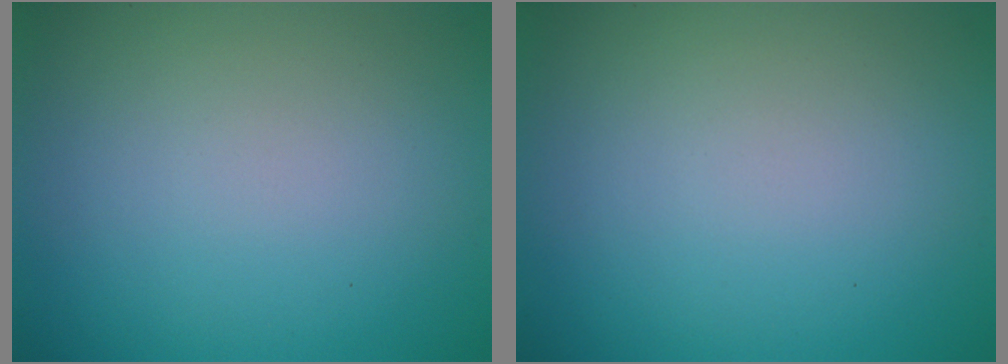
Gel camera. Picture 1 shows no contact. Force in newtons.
{"total": 0.0}